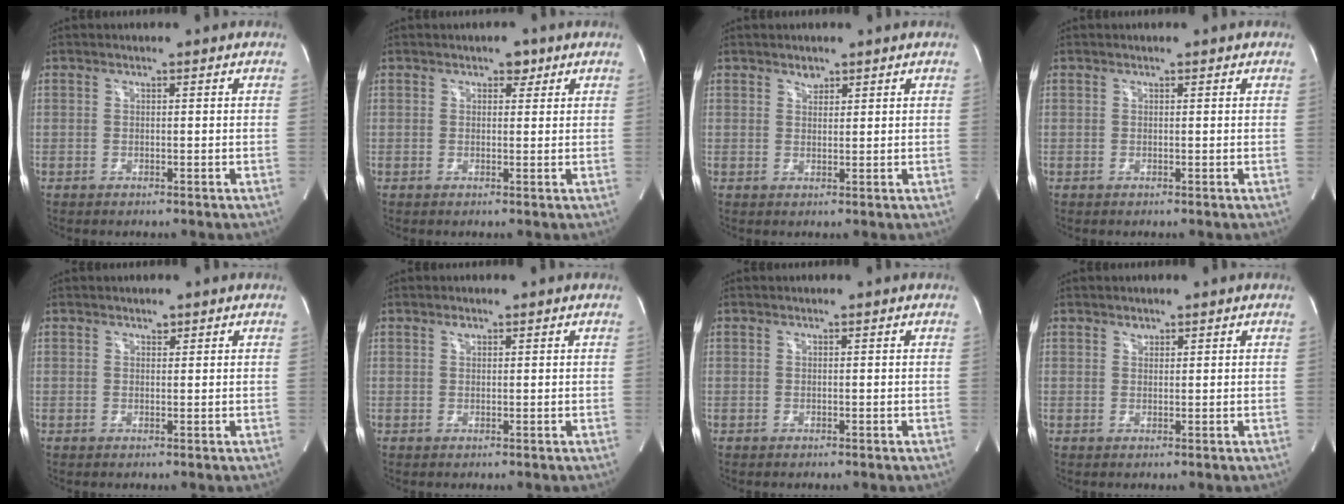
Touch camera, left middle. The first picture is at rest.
{"total": 1.6, "force": [1.0, 1.1, 0.8], "torque": [-0.009, 0.006, 0.012]}
{"total": 1.3, "force": [1.0, 0.8, 0.4], "torque": [-0.008, -0.002, 0.018]}
{"total": 0.0}
{"total": 0.7, "force": [0.5, 0.4, 0.3], "torque": [-0.005, 0.000, 0.008]}
{"total": 0.8, "force": [0.5, 0.4, 0.4], "torque": [-0.009, 0.001, 0.009]}
{"total": 0.0}
{"total": 0.9, "force": [0.6, 0.6, 0.2], "torque": [-0.002, -0.003, 0.010]}